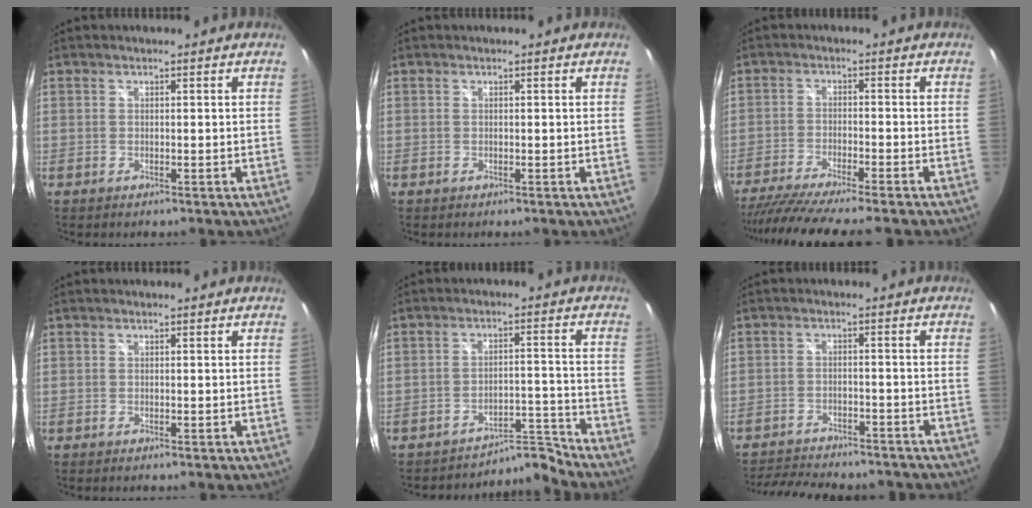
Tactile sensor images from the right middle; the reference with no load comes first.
{"total": 0.0}
{"total": 12.5, "force": [-10.9, -0.6, 6.0], "torque": [-0.126, -0.034, -0.180]}
{"total": 0.0}
{"total": 6.2, "force": [-6.1, 0.3, -0.9], "torque": [0.012, 0.025, -0.098]}
{"total": 13.8, "force": [-12.2, 3.7, 5.3], "torque": [-0.116, -0.017, -0.171]}